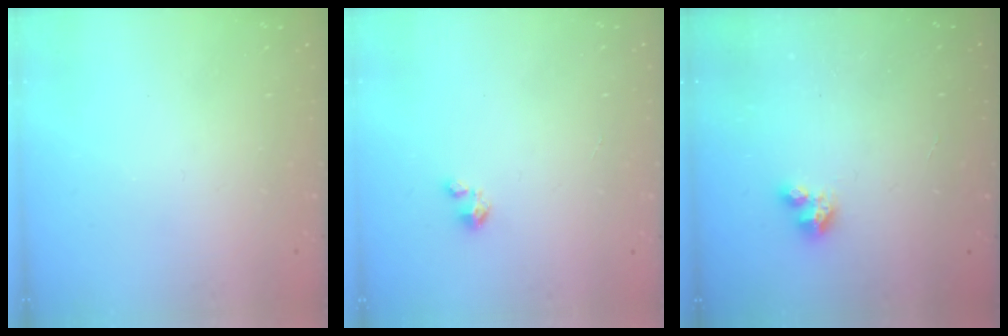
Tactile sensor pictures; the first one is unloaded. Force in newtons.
{"total": 1.8, "press": 1.8, "slide": 0.1}
{"total": 3.1, "press": 3.1, "slide": 0.3}